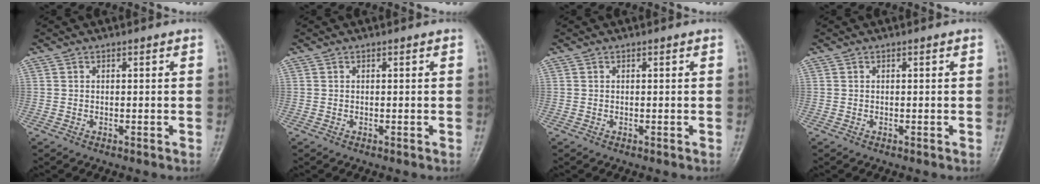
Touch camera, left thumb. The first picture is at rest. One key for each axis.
{"total": 0.0}
{"total": 0.0}
{"total": 0.0}